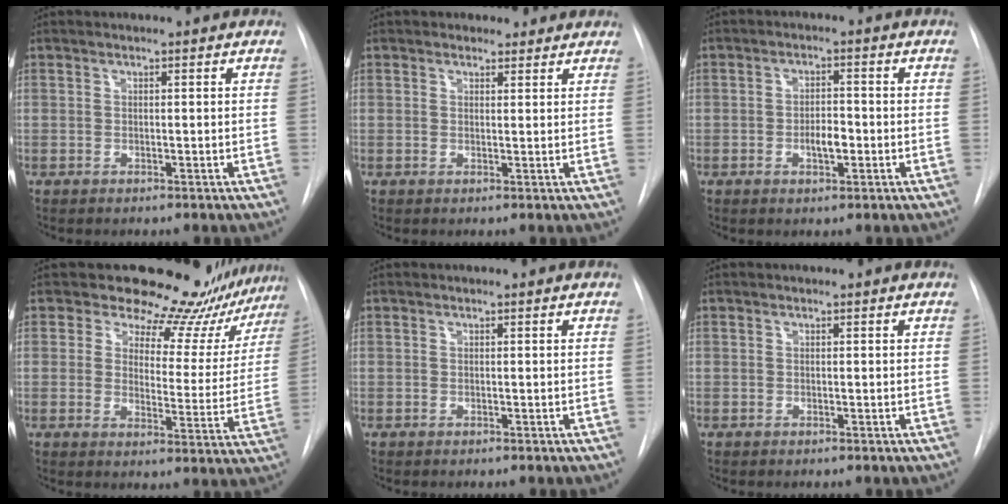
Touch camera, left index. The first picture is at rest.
{"total": 2.6, "force": [2.1, 1.5, 0.0], "torque": [0.006, 0.006, 0.021]}
{"total": 3.5, "force": [-1.1, 1.5, 3.0], "torque": [-0.049, 0.004, -0.016]}
{"total": 17.3, "force": [16.3, 5.0, 2.7], "torque": [-0.006, -0.069, 0.172]}
{"total": 0.0}
{"total": 0.0}